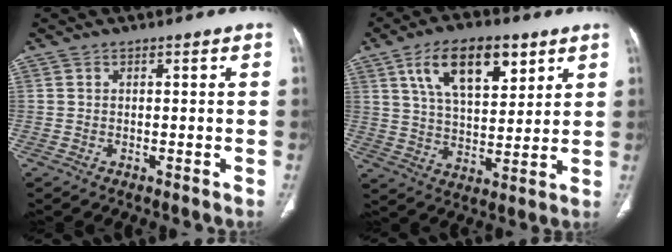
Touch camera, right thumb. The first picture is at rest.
{"total": 15.2, "force": [7.4, 7.5, 11.0], "torque": [-0.154, -0.024, 0.133]}